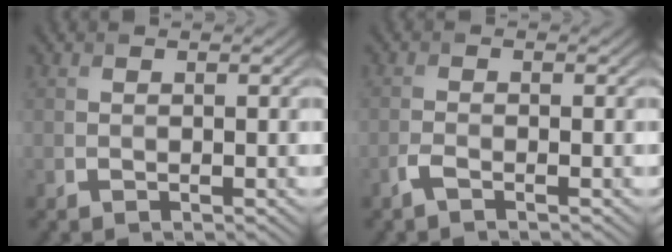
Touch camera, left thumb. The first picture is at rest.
{"total": 1.4, "force": [-1.0, 0.3, 1.0], "torque": [-0.023, 0.003, -0.024]}